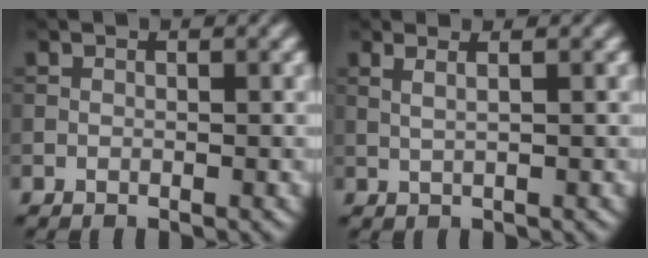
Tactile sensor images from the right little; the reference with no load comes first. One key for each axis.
{"total": 2.5, "fx": 1.3, "fy": 1.0, "fz": 1.8, "tx": -0.017, "ty": 0.003, "tz": -0.002}